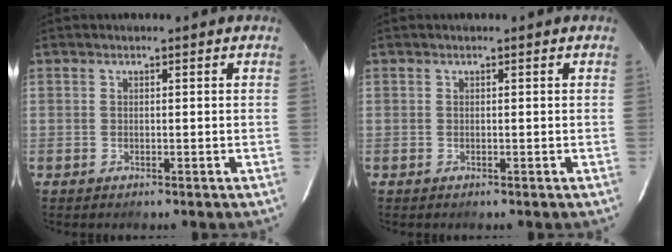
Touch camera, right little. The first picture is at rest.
{"total": 0.0}